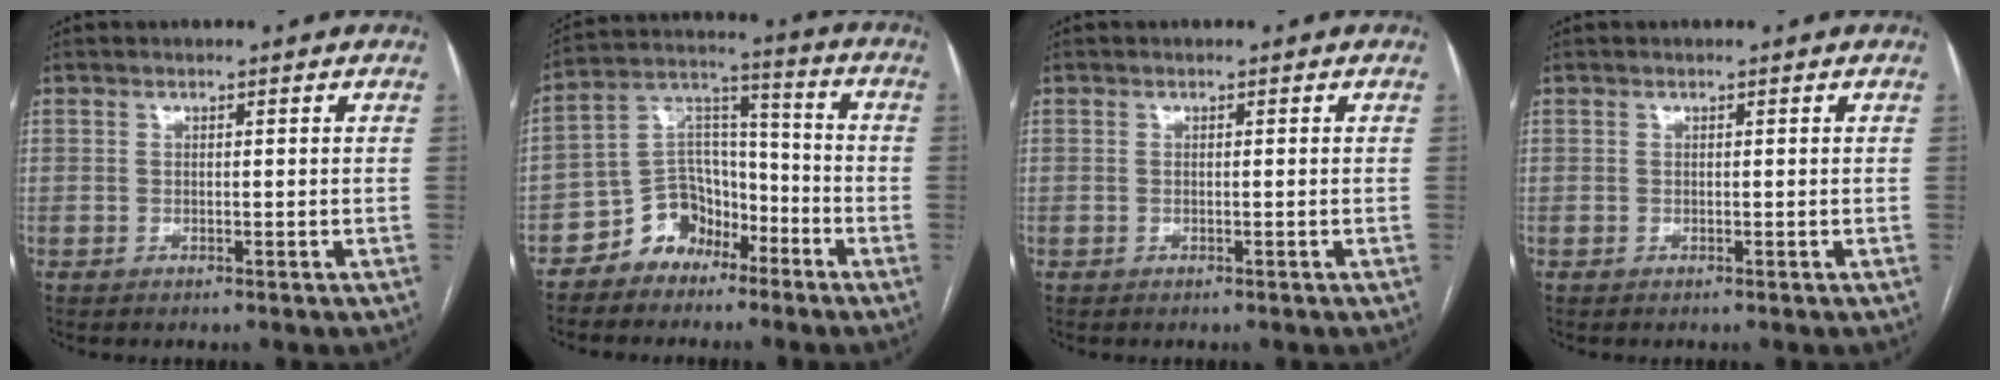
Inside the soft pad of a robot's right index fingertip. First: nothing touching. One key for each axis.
{"total": 9.4, "fx": -6.2, "fy": 6.6, "fz": 2.5, "tx": -0.047, "ty": 0.049, "tz": -0.111}
{"total": 0.0}
{"total": 0.0}